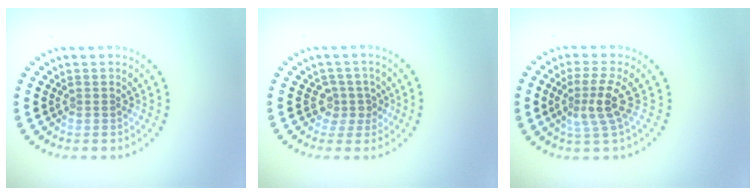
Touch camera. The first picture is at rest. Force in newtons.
{"total": 2.1, "press": 1.5, "slide": 1.5}
{"total": 3.1, "press": 2.4, "slide": 2.0}